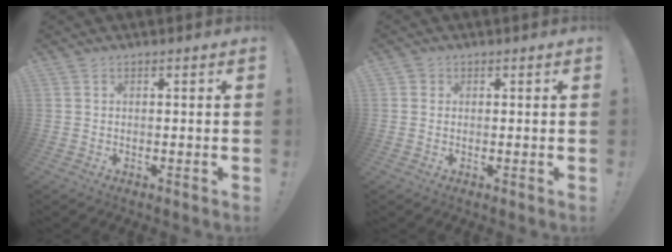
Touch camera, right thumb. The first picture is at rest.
{"total": 1.0, "force": [0.3, 1.0, 0.1], "torque": [0.004, 0.001, 0.003]}